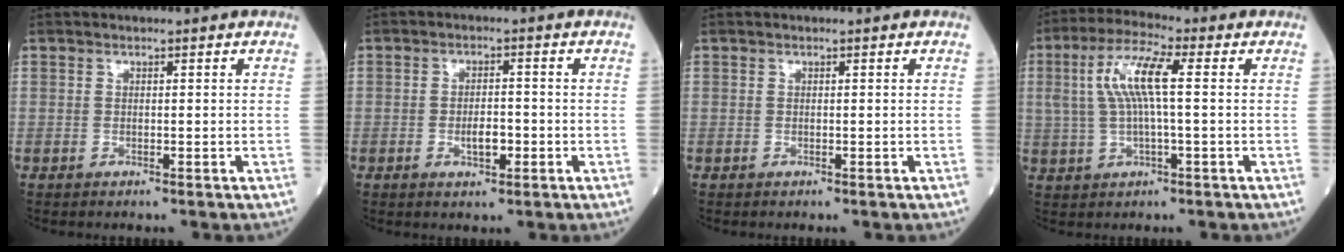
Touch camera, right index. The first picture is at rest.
{"total": 3.5, "force": [-1.2, 1.3, 3.0], "torque": [-0.050, 0.002, -0.019]}
{"total": 0.0}
{"total": 8.5, "force": [1.4, 1.3, 8.3], "torque": [-0.176, 0.020, 0.027]}